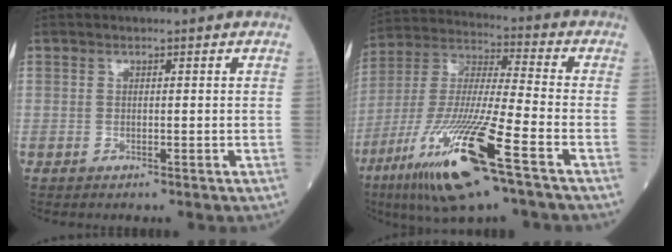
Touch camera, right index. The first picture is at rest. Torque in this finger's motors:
{"motor_torque": [1.67, -0.47, 1.05, 0.21]}